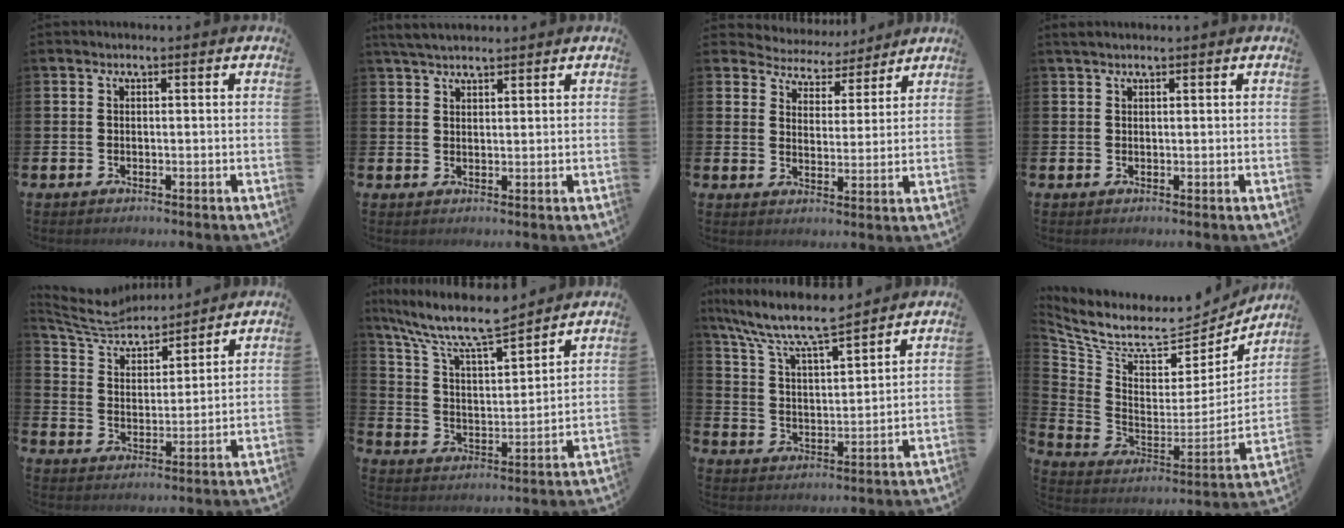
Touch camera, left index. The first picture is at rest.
{"total": 3.5, "force": [3.2, 0.8, 1.2], "torque": [-0.028, -0.005, 0.059]}
{"total": 4.9, "force": [4.6, 1.8, -0.4], "torque": [-0.018, -0.039, 0.078]}
{"total": 1.2, "force": [1.1, 0.1, 0.5], "torque": [-0.008, 0.002, 0.019]}
{"total": 6.4, "force": [6.3, 1.2, 1.0], "torque": [-0.054, -0.045, 0.109]}
{"total": 9.8, "force": [8.7, 1.6, 4.2], "torque": [-0.120, -0.047, 0.153]}
{"total": 8.5, "force": [7.7, 0.9, 3.3], "torque": [-0.098, -0.049, 0.135]}
{"total": 9.0, "force": [7.5, 3.4, 3.5], "torque": [-0.105, -0.059, 0.128]}